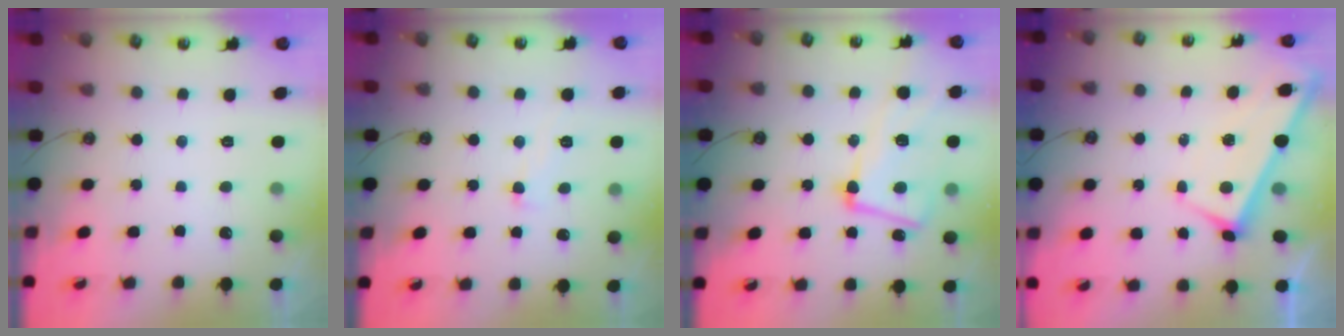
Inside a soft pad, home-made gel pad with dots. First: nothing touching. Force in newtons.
{"total": 1.7, "press": 1.7, "slide": 0.5}
{"total": 9.0, "press": 8.8, "slide": 1.7}
{"total": 3.0, "press": 3.0, "slide": 0.0}